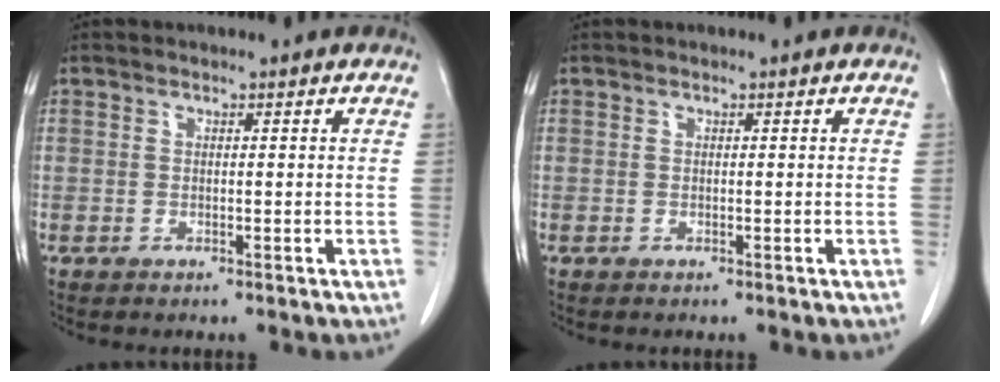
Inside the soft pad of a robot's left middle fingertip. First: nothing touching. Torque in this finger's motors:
{"motor_torque": [0.00, 0.00, 0.01, 0.00]}